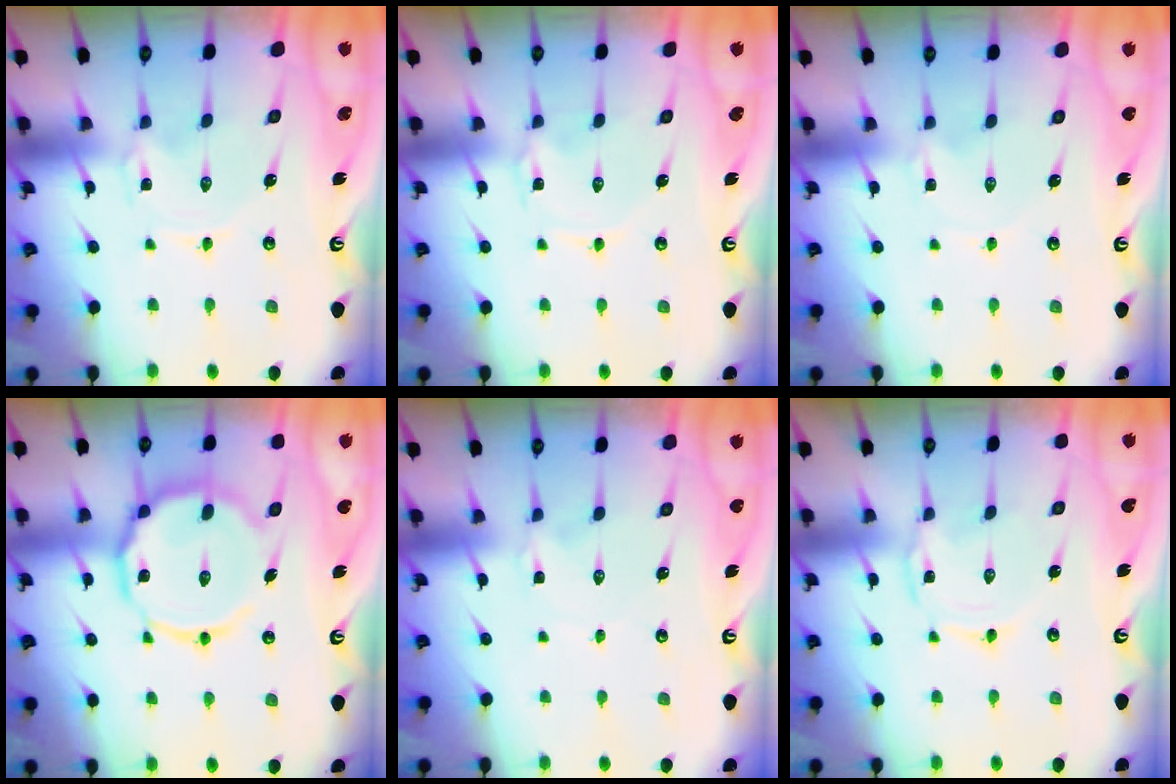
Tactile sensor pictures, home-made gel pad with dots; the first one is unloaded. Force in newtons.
{"total": 1.5, "press": 1.5, "slide": 0.2}
{"total": 0.8, "press": 0.8, "slide": 0.1}
{"total": 15.2, "press": 15.2, "slide": 1.3}
{"total": 1.5, "press": 1.4, "slide": 0.2}
{"total": 1.5, "press": 1.5, "slide": 0.3}